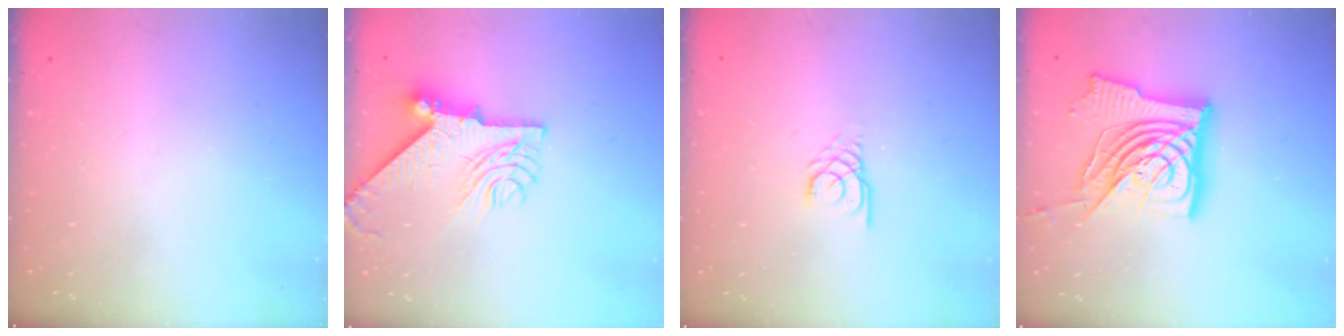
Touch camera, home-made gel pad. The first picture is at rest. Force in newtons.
{"total": 10.2, "press": 10.1, "slide": 1.0}
{"total": 3.0, "press": 3.0, "slide": 0.3}
{"total": 26.7, "press": 26.5, "slide": 3.2}